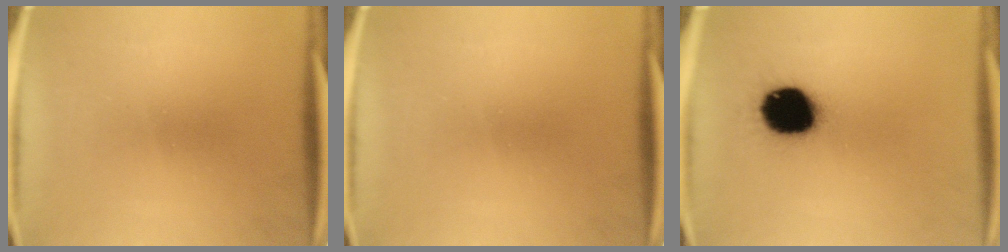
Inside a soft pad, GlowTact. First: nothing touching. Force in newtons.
{"total": 0.0}
{"total": 16.7}